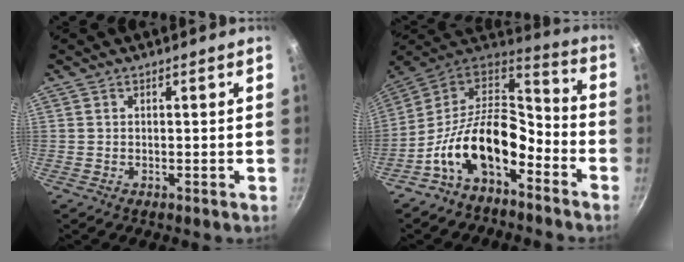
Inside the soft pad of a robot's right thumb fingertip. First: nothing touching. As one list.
[{"total": 18.0, "force": [-7.0, 10.8, 12.7], "torque": [-0.199, 0.070, -0.142]}]